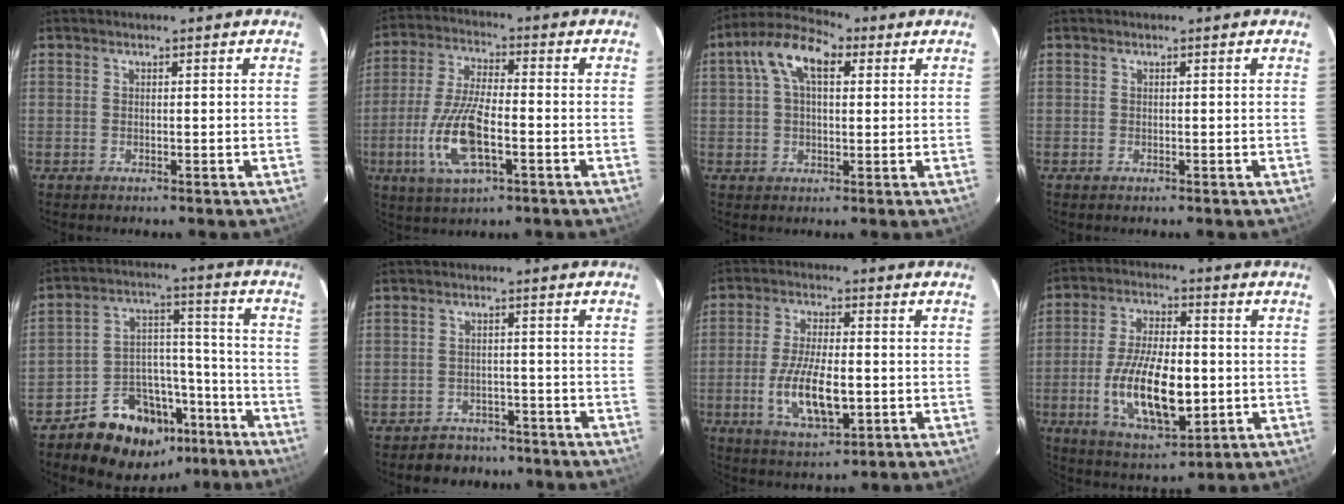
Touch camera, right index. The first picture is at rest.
{"total": 12.8, "force": [-4.0, 4.4, 11.3], "torque": [-0.242, -0.007, -0.077]}
{"total": 9.8, "force": [3.3, 5.2, 7.6], "torque": [-0.145, 0.035, 0.051]}
{"total": 0.0}
{"total": 15.4, "force": [-10.4, 10.1, 5.2], "torque": [-0.096, 0.065, -0.136]}
{"total": 5.8, "force": [-4.6, 3.4, 0.1], "torque": [-0.013, 0.023, -0.063]}
{"total": 11.0, "force": [-2.4, 4.2, 9.9], "torque": [-0.198, -0.010, -0.041]}
{"total": 15.8, "force": [-2.8, 6.9, 14.0], "torque": [-0.272, -0.009, -0.041]}